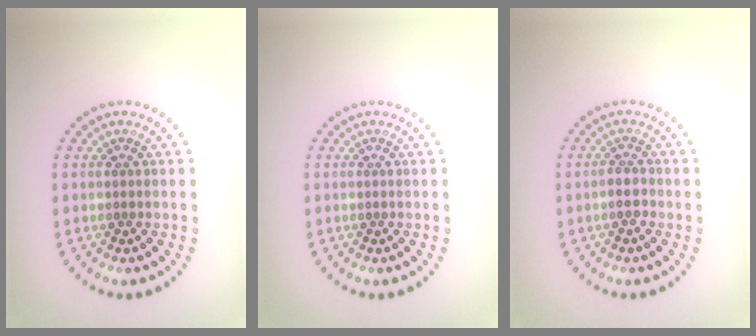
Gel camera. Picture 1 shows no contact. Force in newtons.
{"total": 0.0}
{"total": 1.4, "press": 1.2, "slide": 0.7}